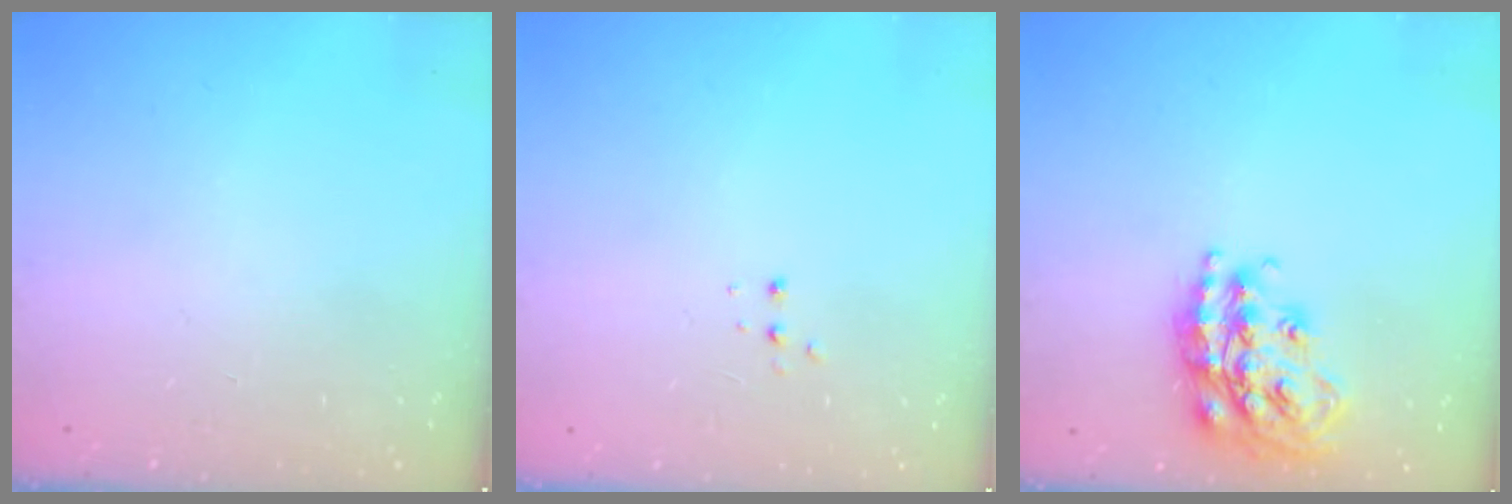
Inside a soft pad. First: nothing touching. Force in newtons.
{"total": 2.7, "press": 2.7, "slide": 0.5}
{"total": 19.4, "press": 19.4, "slide": 1.4}